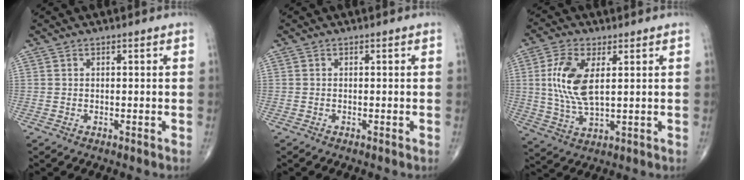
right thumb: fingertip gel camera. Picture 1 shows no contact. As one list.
[{"total": 0.0}, {"total": 10.7, "force": [2.2, 4.8, 9.2], "torque": [-0.200, -0.008, 0.048]}]